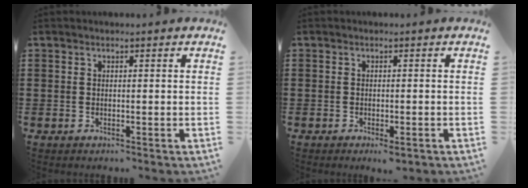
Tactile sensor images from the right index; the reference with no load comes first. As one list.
[{"total": 1.2, "force": [-0.8, 0.3, 0.8], "torque": [-0.016, -0.004, -0.015]}]